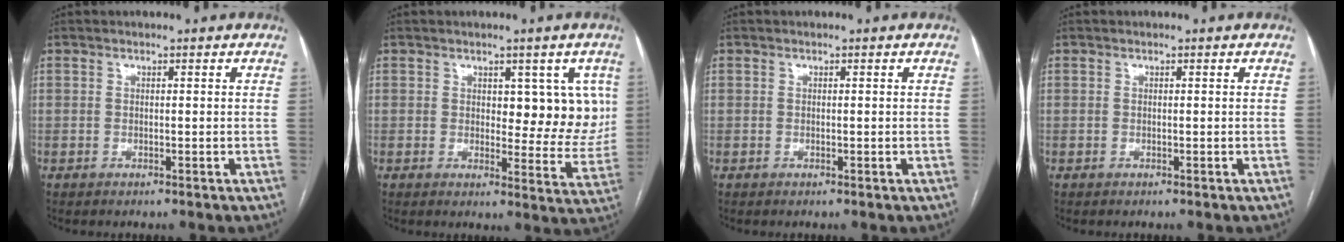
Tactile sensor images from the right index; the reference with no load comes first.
{"total": 7.2, "force": [2.3, 3.7, 5.7], "torque": [-0.047, 0.000, 0.030]}
{"total": 0.0}
{"total": 0.0}